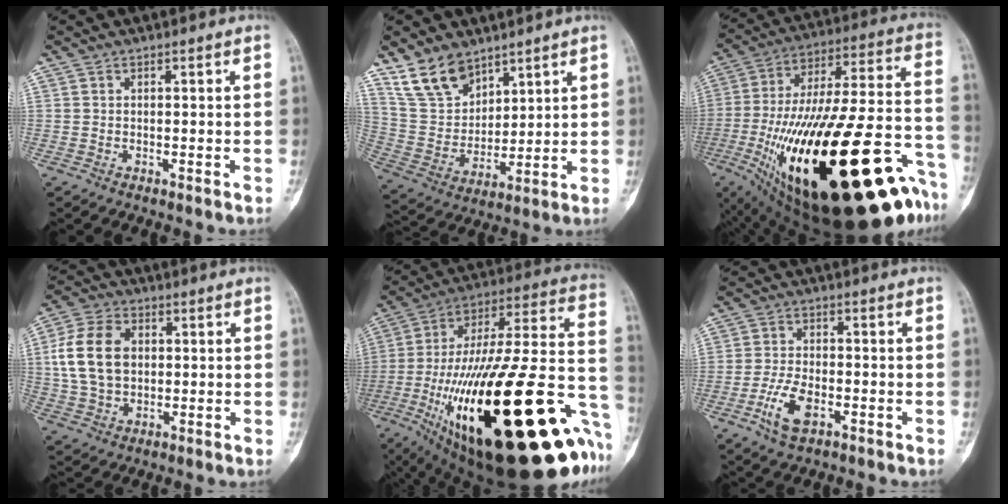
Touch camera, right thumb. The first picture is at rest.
{"total": 11.6, "force": [8.5, 6.5, 4.4], "torque": [-0.070, -0.042, 0.183]}
{"total": 44.9, "force": [-19.4, 14.4, 37.9], "torque": [-0.569, 0.043, -0.302]}
{"total": 13.6, "force": [1.6, 9.5, 9.5], "torque": [-0.165, 0.012, 0.028]}
{"total": 49.1, "force": [-15.1, 15.3, 44.1], "torque": [-0.649, 0.041, -0.235]}
{"total": 7.1, "force": [-3.1, 3.5, 5.4], "torque": [-0.109, 0.011, -0.057]}